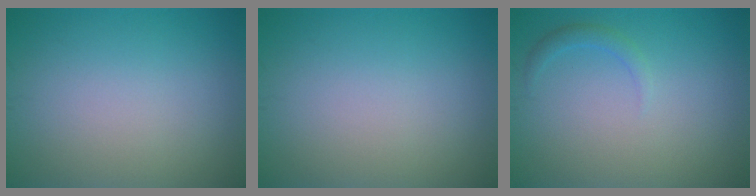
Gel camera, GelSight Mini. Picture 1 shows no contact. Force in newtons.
{"total": 0.0}
{"total": 1.1, "press": 1.1, "slide": 0.0}